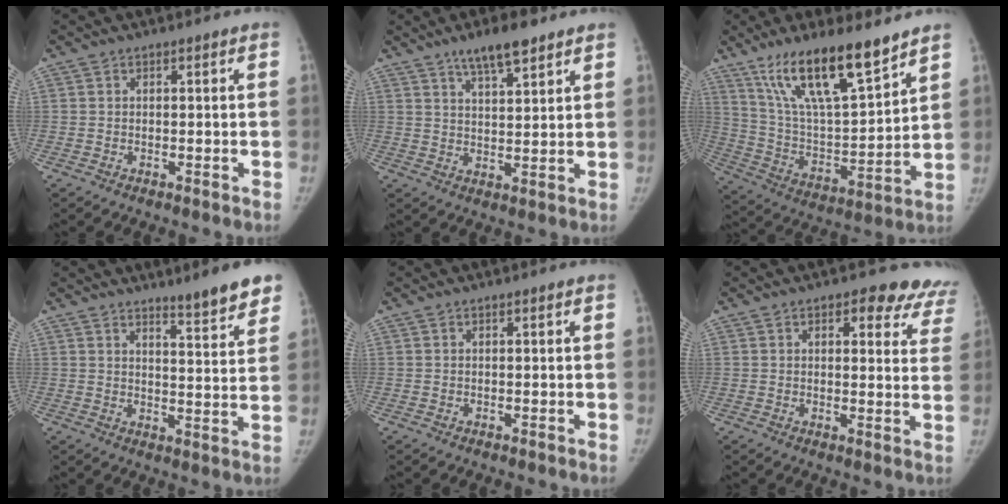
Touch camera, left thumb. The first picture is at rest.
{"total": 7.8, "force": [5.6, 2.0, 5.1], "torque": [-0.076, -0.028, 0.096]}
{"total": 19.4, "force": [13.4, 4.8, 13.1], "torque": [-0.206, -0.064, 0.251]}
{"total": 8.8, "force": [6.7, 1.2, 5.5], "torque": [-0.059, -0.047, 0.097]}
{"total": 0.0}
{"total": 11.6, "force": [7.9, 5.4, 6.5], "torque": [-0.022, -0.028, 0.073]}